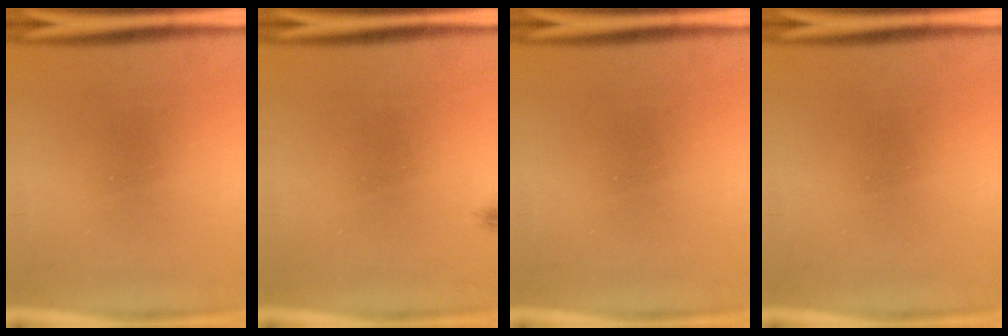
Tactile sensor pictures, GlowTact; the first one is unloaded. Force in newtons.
{"total": 0.6}
{"total": 0.0}
{"total": 0.0}